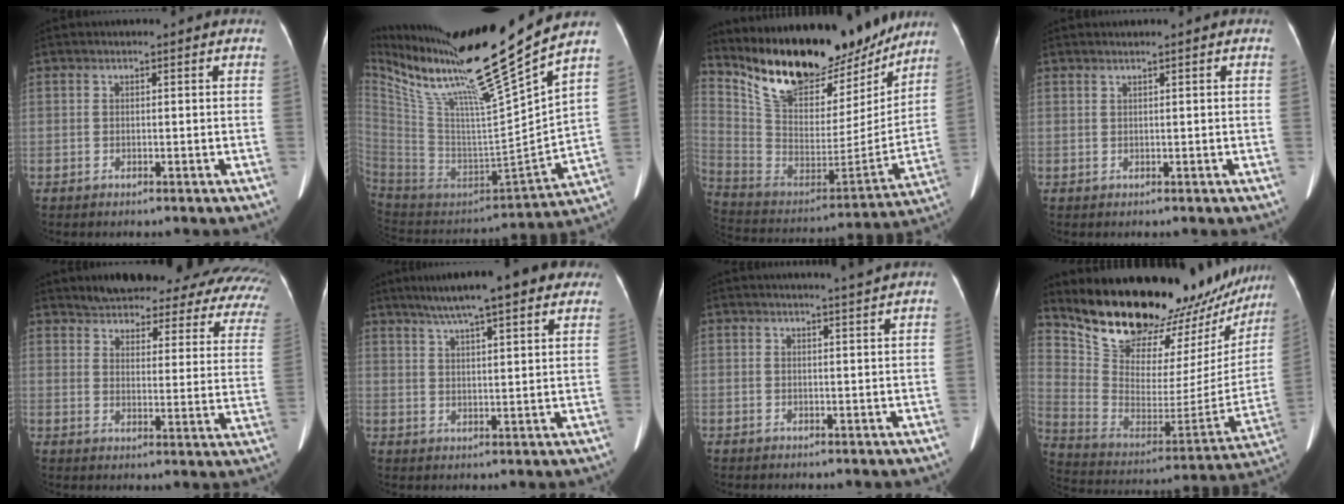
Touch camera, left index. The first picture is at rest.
{"total": 25.8, "force": [19.2, -1.2, 17.2], "torque": [-0.293, -0.034, 0.337]}
{"total": 25.1, "force": [21.0, 8.4, 10.9], "torque": [-0.196, -0.026, 0.328]}
{"total": 0.6, "force": [0.5, -0.2, 0.3], "torque": [-0.014, -0.001, 0.016]}
{"total": 22.6, "force": [18.5, 6.8, 11.1], "torque": [-0.140, -0.019, 0.205]}
{"total": 15.7, "force": [12.4, 2.4, 9.3], "torque": [-0.144, 0.034, 0.167]}
{"total": 3.6, "force": [3.2, -1.2, 1.2], "torque": [-0.017, -0.006, 0.039]}
{"total": 30.0, "force": [26.6, 8.4, 10.9], "torque": [-0.190, -0.091, 0.371]}